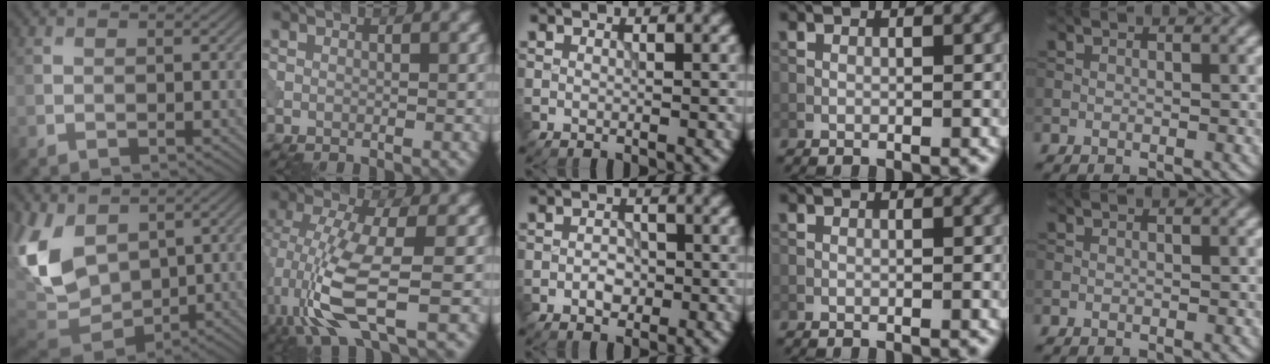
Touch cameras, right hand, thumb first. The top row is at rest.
{"thumb": {"total": 11.2, "force": [2.7, 7.6, 7.7], "torque": [-0.216, -0.005, 0.045]}, "index": {"total": 8.2, "force": [-2.4, 2.3, 7.5], "torque": [-0.178, -0.008, -0.051]}, "middle": {"total": 2.0, "force": [-0.7, 1.3, 1.3], "torque": [-0.021, 0.002, -0.014]}}